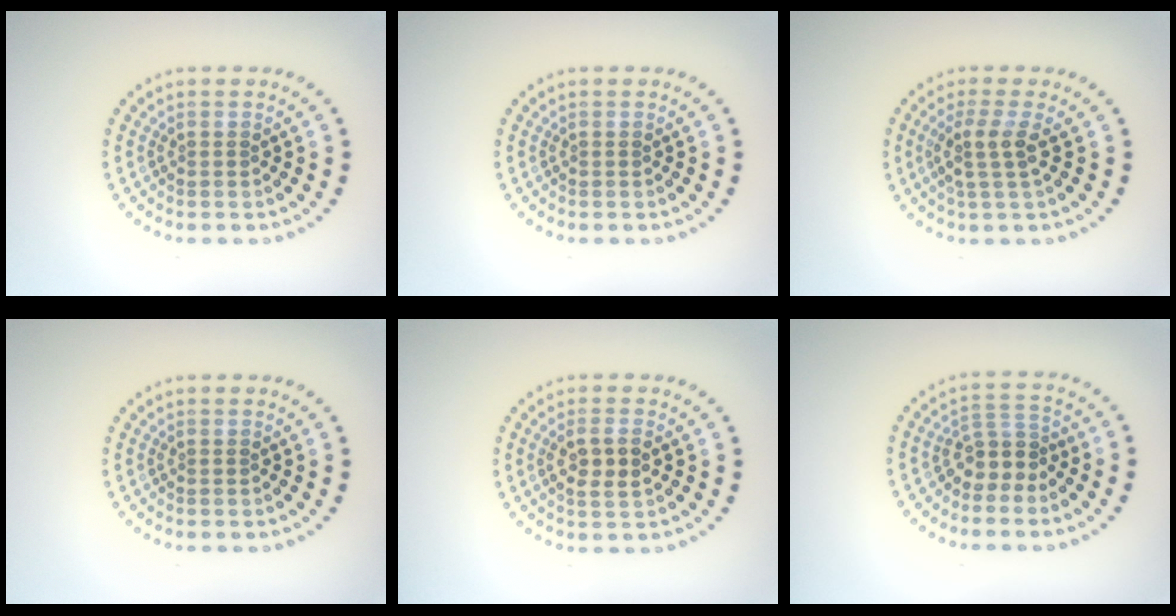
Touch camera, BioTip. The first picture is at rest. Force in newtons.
{"total": 0.0}
{"total": 2.6, "press": 2.1, "slide": 1.6}
{"total": 0.0}
{"total": 2.5, "press": 2.4, "slide": 0.7}
{"total": 2.7, "press": 2.1, "slide": 1.8}